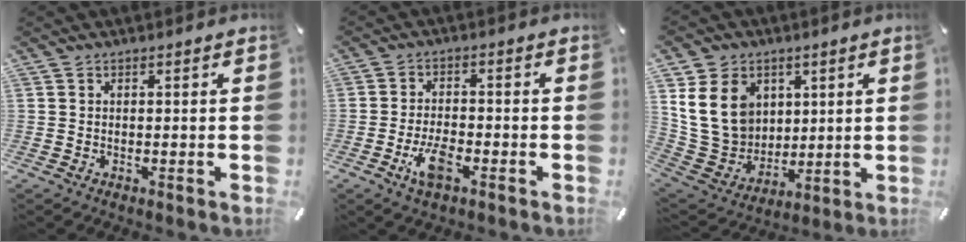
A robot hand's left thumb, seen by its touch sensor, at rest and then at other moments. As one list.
[{"total": 6.7, "force": [-3.2, 3.0, 5.1], "torque": [-0.112, 0.005, -0.059]}, {"total": 15.6, "force": [4.4, 13.2, 7.0], "torque": [-0.158, -0.015, 0.089]}]